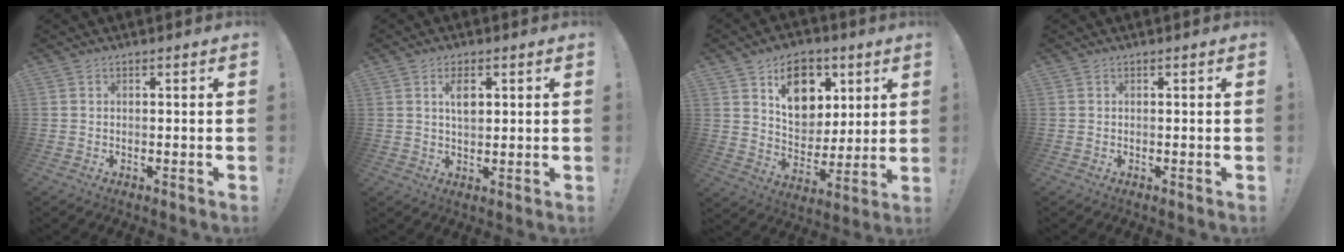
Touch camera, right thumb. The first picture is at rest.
{"total": 5.2, "force": [1.7, 2.8, 4.1], "torque": [-0.062, 0.000, 0.025]}
{"total": 14.0, "force": [7.1, 10.1, 6.6], "torque": [-0.083, -0.033, 0.133]}
{"total": 0.0}